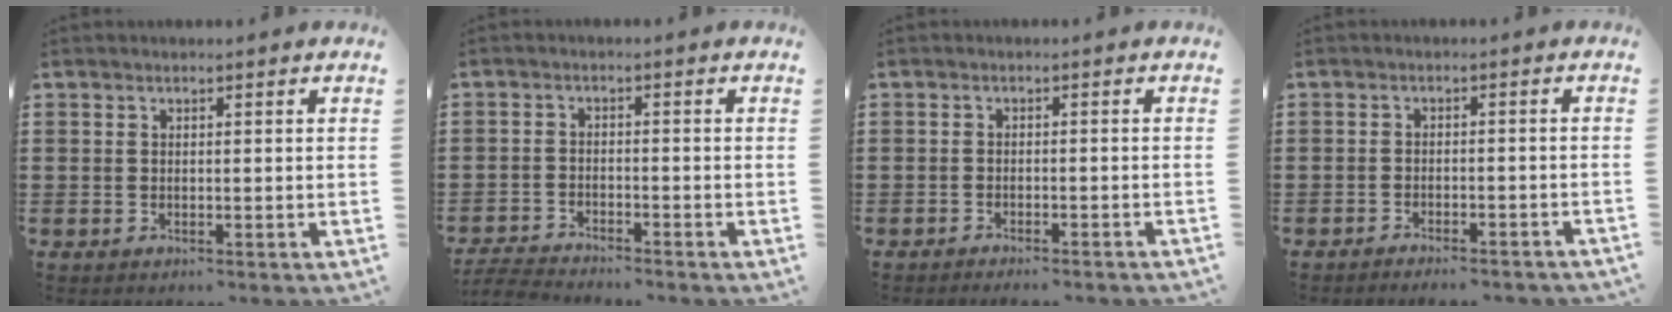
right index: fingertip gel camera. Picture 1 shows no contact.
{"total": 3.5, "force": [-3.5, 0.1, 0.4], "torque": [-0.023, -0.006, -0.077]}
{"total": 1.4, "force": [-1.4, -0.1, 0.3], "torque": [-0.008, 0.002, -0.027]}
{"total": 2.2, "force": [-2.2, 0.0, 0.4], "torque": [-0.012, 0.002, -0.045]}